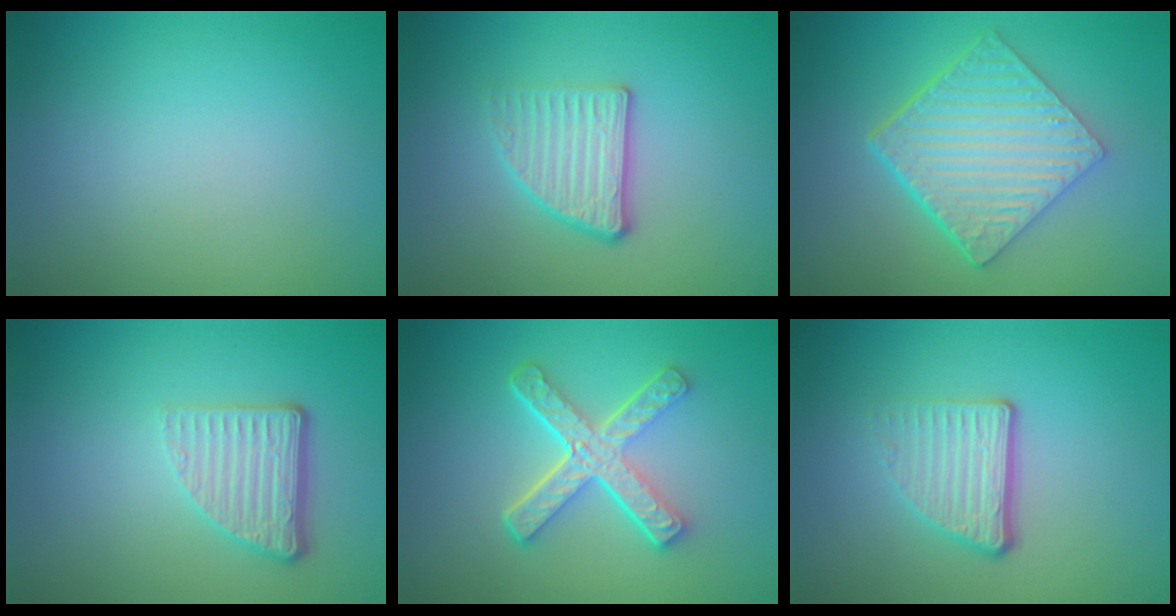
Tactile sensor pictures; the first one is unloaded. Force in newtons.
{"total": 2.8, "press": 2.5, "slide": 1.2}
{"total": 6.5, "press": 4.6, "slide": 4.5}
{"total": 3.7, "press": 2.6, "slide": 2.7}
{"total": 5.3, "press": 3.7, "slide": 3.8}
{"total": 3.5, "press": 2.5, "slide": 2.5}